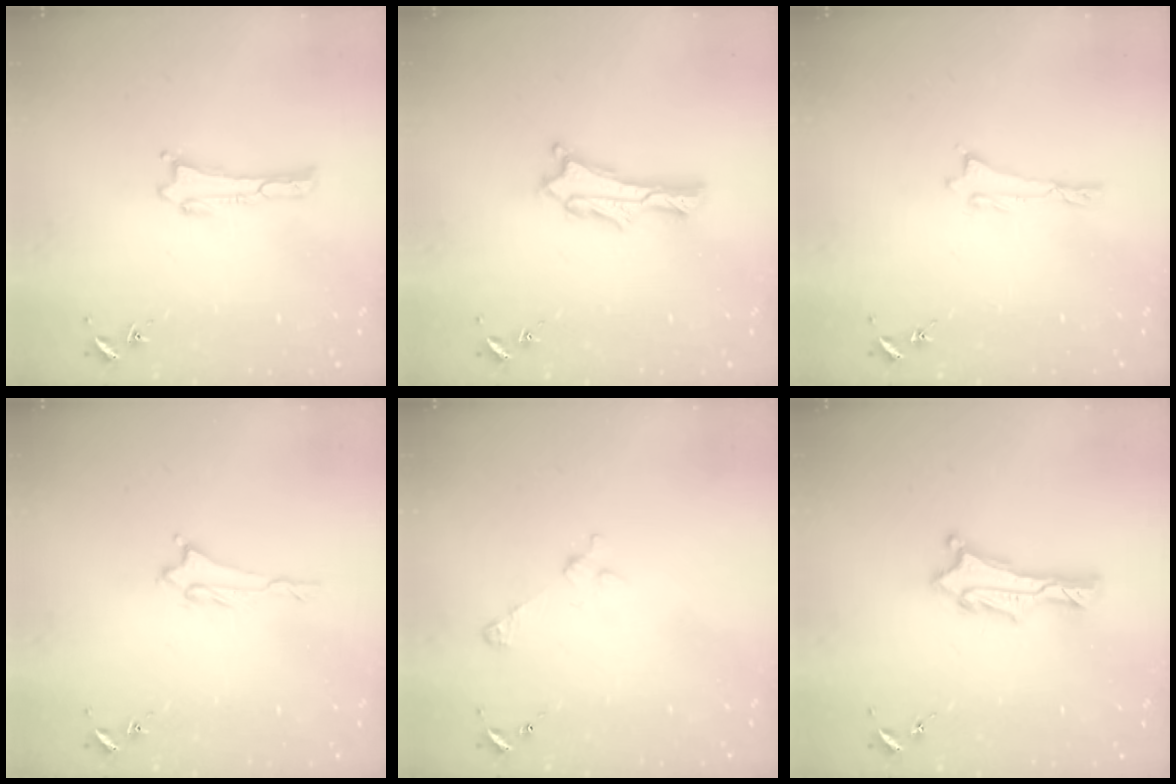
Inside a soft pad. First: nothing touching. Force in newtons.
{"total": 1.9, "press": 1.9, "slide": 0.2}
{"total": 0.0}
{"total": 1.3, "press": 1.3, "slide": 0.1}
{"total": 2.9, "press": 2.9, "slide": 0.3}
{"total": 1.5, "press": 1.5, "slide": 0.1}